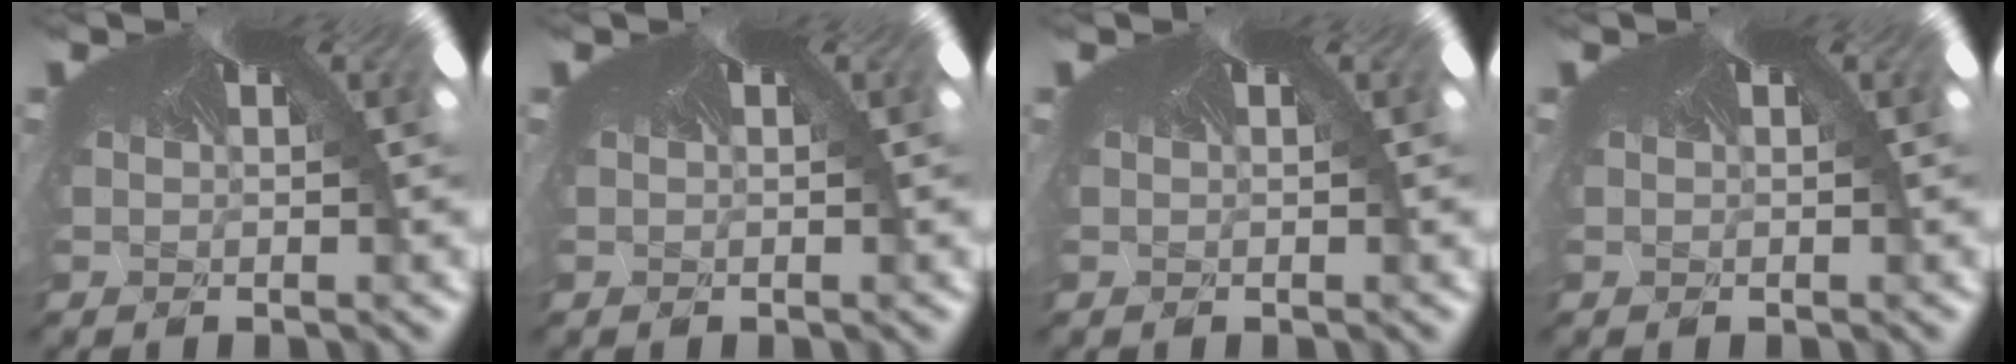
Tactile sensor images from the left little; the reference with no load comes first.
{"total": 0.0}
{"total": 0.0}
{"total": 0.0}